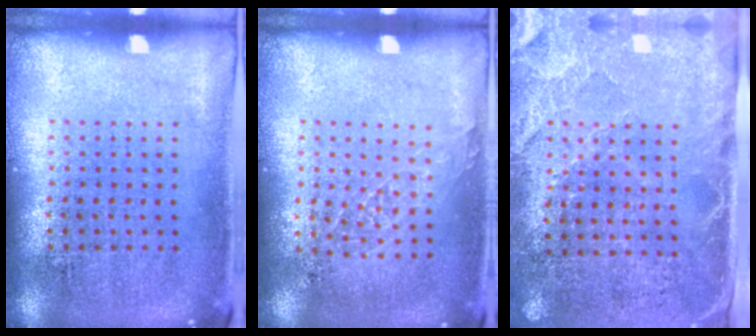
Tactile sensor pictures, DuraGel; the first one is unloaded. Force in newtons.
{"total": 0.9, "press": 0.8, "slide": 0.2}
{"total": 2.8, "press": 2.4, "slide": 1.3}